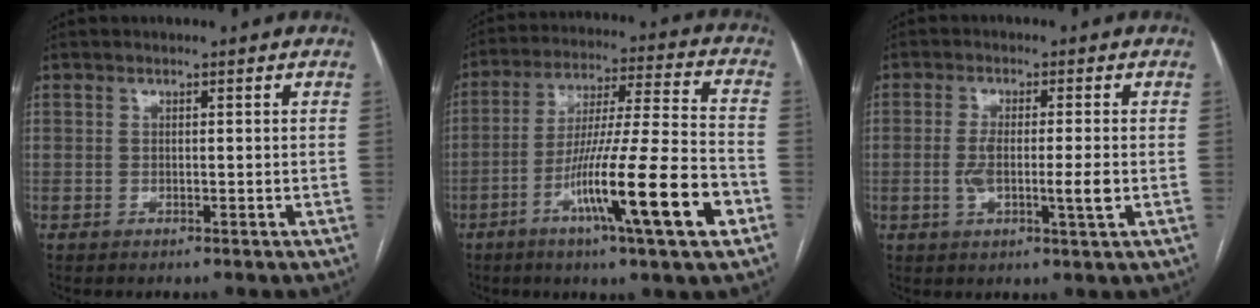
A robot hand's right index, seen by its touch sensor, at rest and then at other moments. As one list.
[{"total": 18.5, "force": [-7.6, -0.2, 16.8], "torque": [-0.287, -0.018, -0.129]}, {"total": 6.0, "force": [-1.0, 0.5, 5.8], "torque": [-0.110, -0.006, -0.018]}]